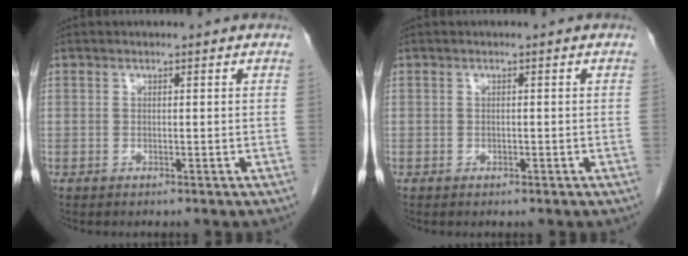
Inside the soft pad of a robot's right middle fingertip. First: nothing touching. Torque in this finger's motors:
{"motor_torque": [-0.43, -0.07, 0.01, -0.01]}